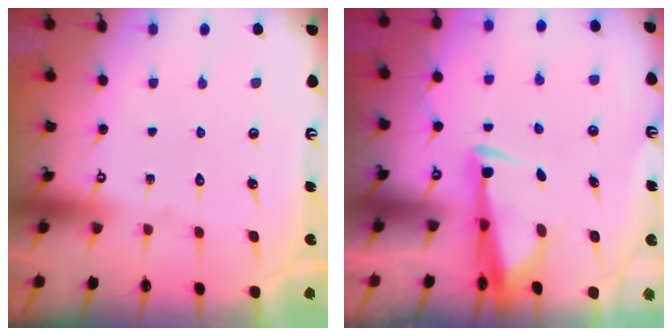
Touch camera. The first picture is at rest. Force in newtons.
{"total": 3.4, "press": 3.3, "slide": 0.8}